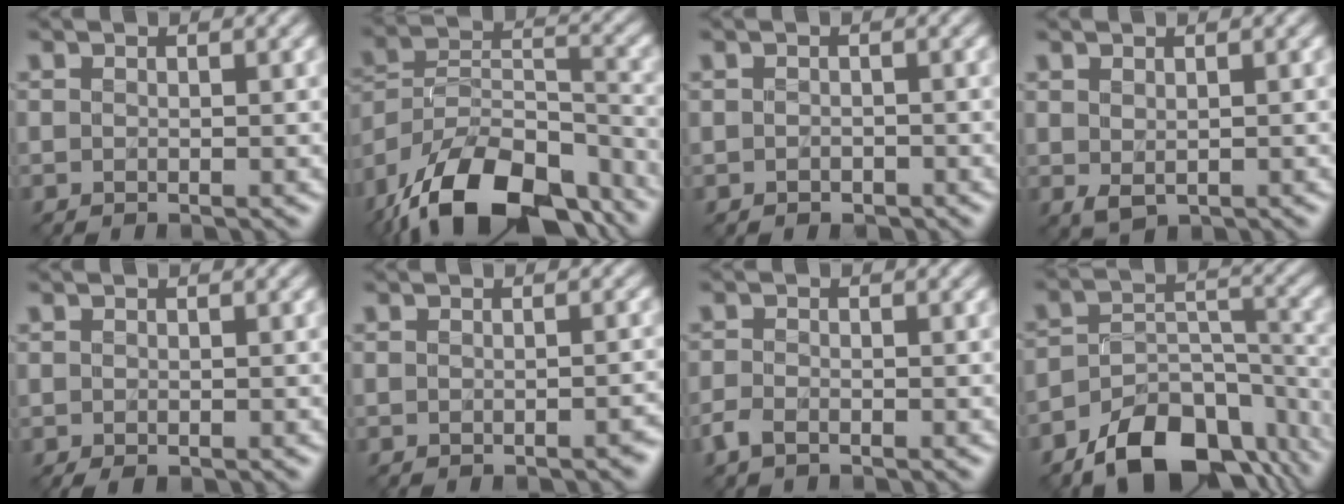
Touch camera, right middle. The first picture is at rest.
{"total": 16.4, "force": [-12.5, 7.2, 7.7], "torque": [-0.156, -0.006, -0.199]}
{"total": 0.6, "force": [-0.4, 0.5, 0.0], "torque": [0.005, -0.003, -0.007]}
{"total": 0.9, "force": [0.4, 0.7, 0.5], "torque": [-0.010, -0.002, 0.014]}
{"total": 0.9, "force": [-0.4, 0.5, 0.5], "torque": [-0.013, -0.005, -0.006]}
{"total": 1.2, "force": [-0.7, 0.2, 1.0], "torque": [-0.009, -0.004, -0.006]}
{"total": 1.3, "force": [-1.0, 0.6, 0.5], "torque": [-0.012, 0.000, -0.023]}
{"total": 11.2, "force": [-7.9, 5.6, 5.7], "torque": [-0.095, -0.007, -0.127]}